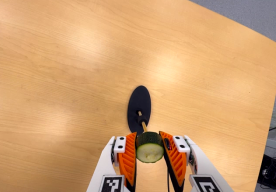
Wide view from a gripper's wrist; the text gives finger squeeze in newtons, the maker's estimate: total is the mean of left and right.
{"total": 11.1, "left": 10.8, "right": 11.4}